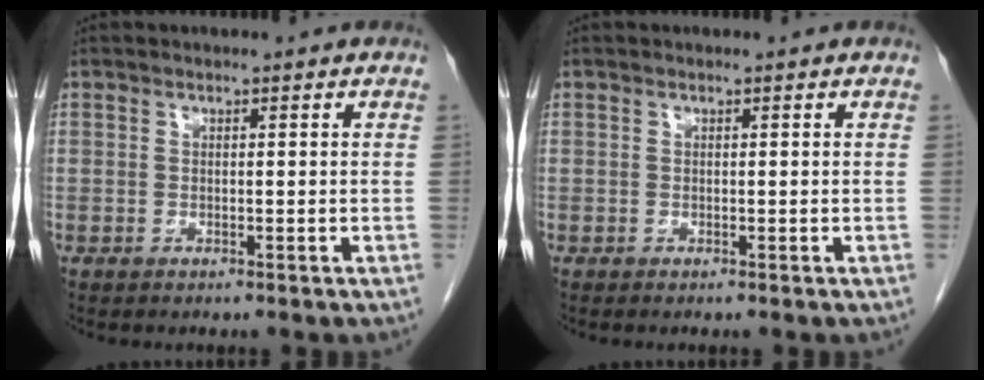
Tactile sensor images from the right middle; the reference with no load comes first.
{"total": 0.0}